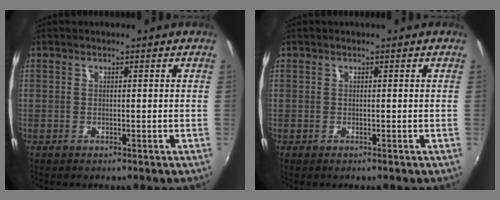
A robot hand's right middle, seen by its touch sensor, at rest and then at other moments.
{"total": 0.0}